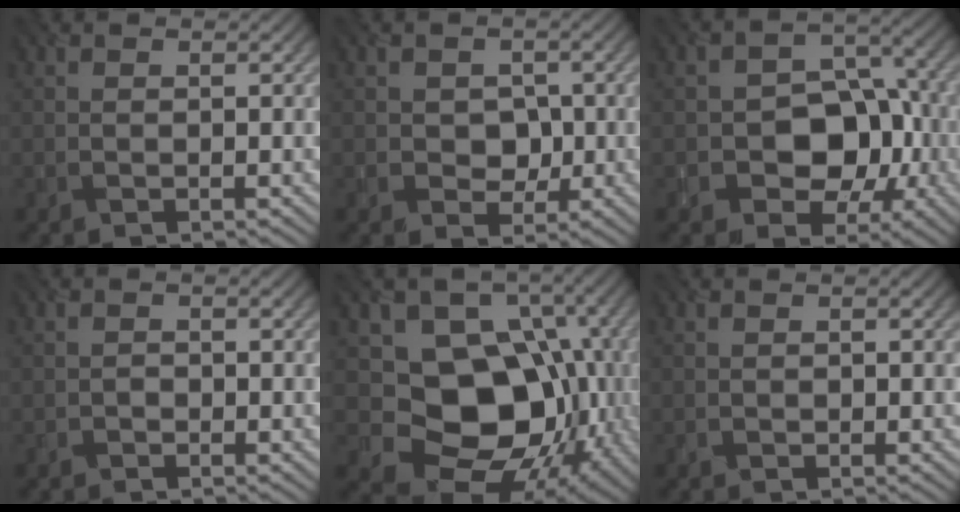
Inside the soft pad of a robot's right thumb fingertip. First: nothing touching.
{"total": 2.8, "force": [-0.5, 2.7, 0.5], "torque": [-0.012, -0.013, -0.014]}
{"total": 7.7, "force": [-2.5, 6.1, 3.9], "torque": [-0.048, -0.008, -0.047]}
{"total": 1.1, "force": [-0.9, 0.6, -0.3], "torque": [0.006, -0.008, -0.013]}
{"total": 14.0, "force": [-0.9, 11.5, 8.0], "torque": [-0.110, -0.033, -0.018]}
{"total": 0.6, "force": [-0.3, 0.5, -0.2], "torque": [0.005, -0.007, 0.000]}